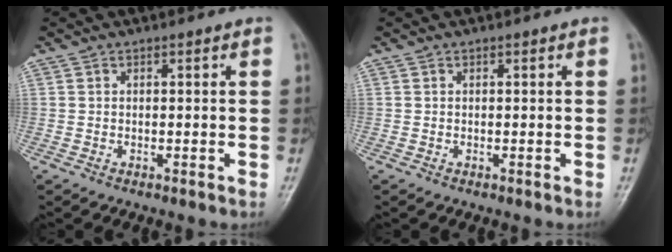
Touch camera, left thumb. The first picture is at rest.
{"total": 0.0}